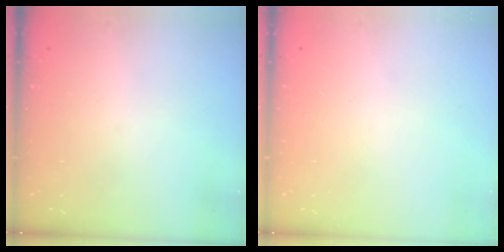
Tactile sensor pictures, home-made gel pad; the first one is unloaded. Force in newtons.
{"total": 0.0}